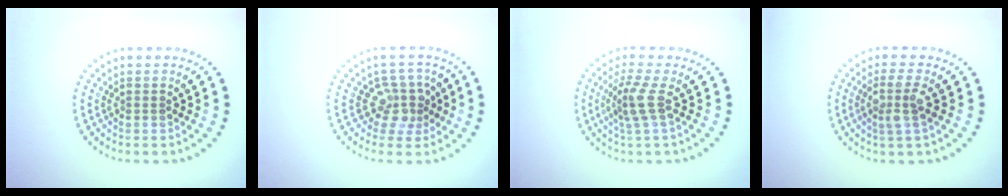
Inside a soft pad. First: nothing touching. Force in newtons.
{"total": 3.0, "press": 2.2, "slide": 1.9}
{"total": 2.8, "press": 2.1, "slide": 1.8}
{"total": 2.6, "press": 2.2, "slide": 1.5}